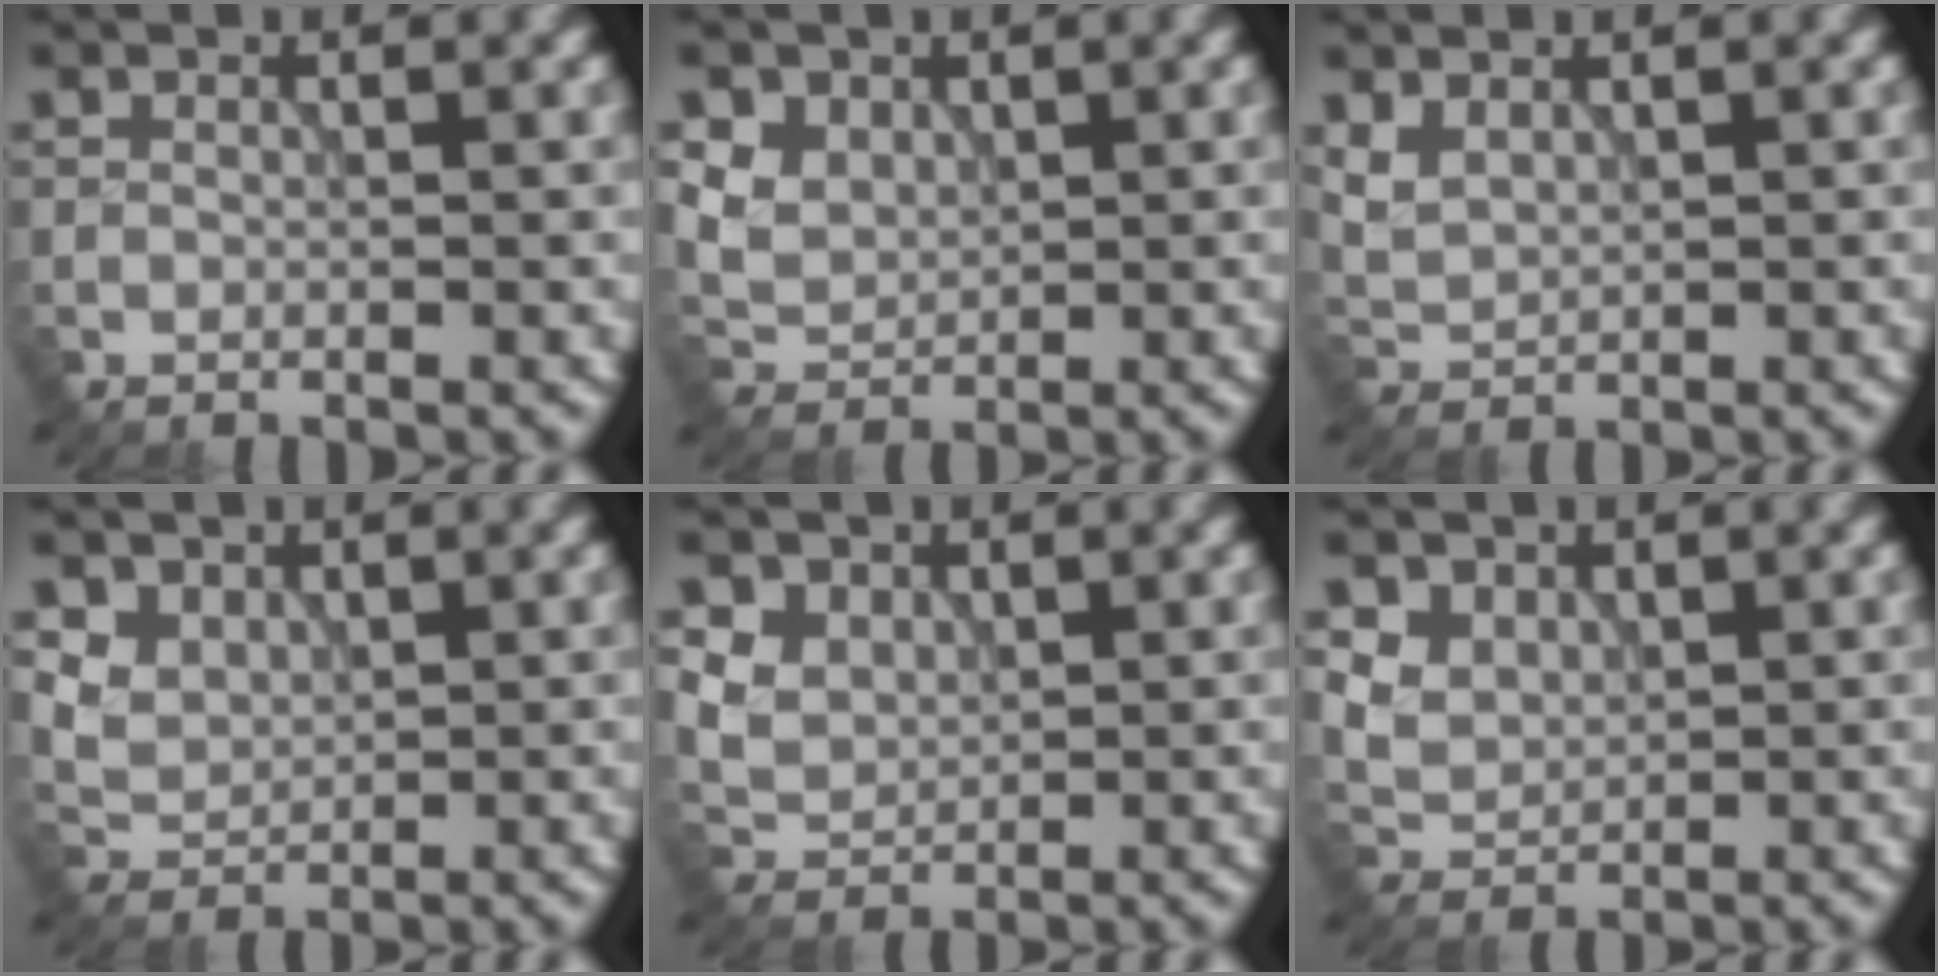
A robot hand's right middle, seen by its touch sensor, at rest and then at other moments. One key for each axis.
{"total": 4.0, "fx": 2.1, "fy": 3.0, "fz": 1.6, "tx": -0.051, "ty": -0.001, "tz": 0.057}
{"total": 1.9, "fx": 1.3, "fy": 1.1, "fz": 1.0, "tx": -0.027, "ty": -0.001, "tz": 0.033}
{"total": 2.6, "fx": 1.6, "fy": 1.9, "fz": 0.7, "tx": -0.022, "ty": -0.016, "tz": 0.048}
{"total": 4.4, "fx": 2.3, "fy": 3.3, "fz": 1.8, "tx": -0.054, "ty": 0.002, "tz": 0.056}
{"total": 3.1, "fx": 1.8, "fy": 2.3, "fz": 1.0, "tx": -0.030, "ty": -0.011, "tz": 0.053}